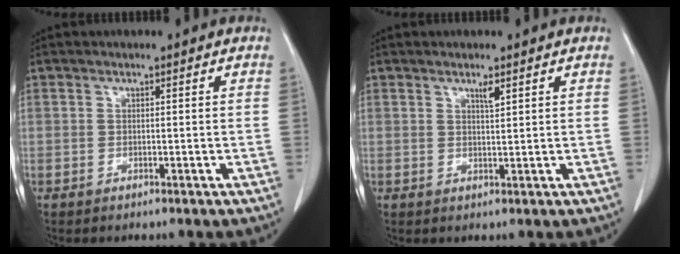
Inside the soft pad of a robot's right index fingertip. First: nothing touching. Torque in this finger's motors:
{"motor_torque": [0.07, -0.02, 0.00, 0.01]}